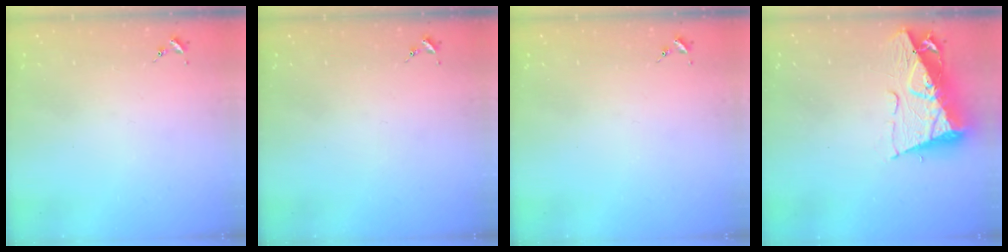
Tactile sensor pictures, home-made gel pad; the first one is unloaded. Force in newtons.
{"total": 0.0}
{"total": 0.0}
{"total": 12.5, "press": 12.4, "slide": 1.3}